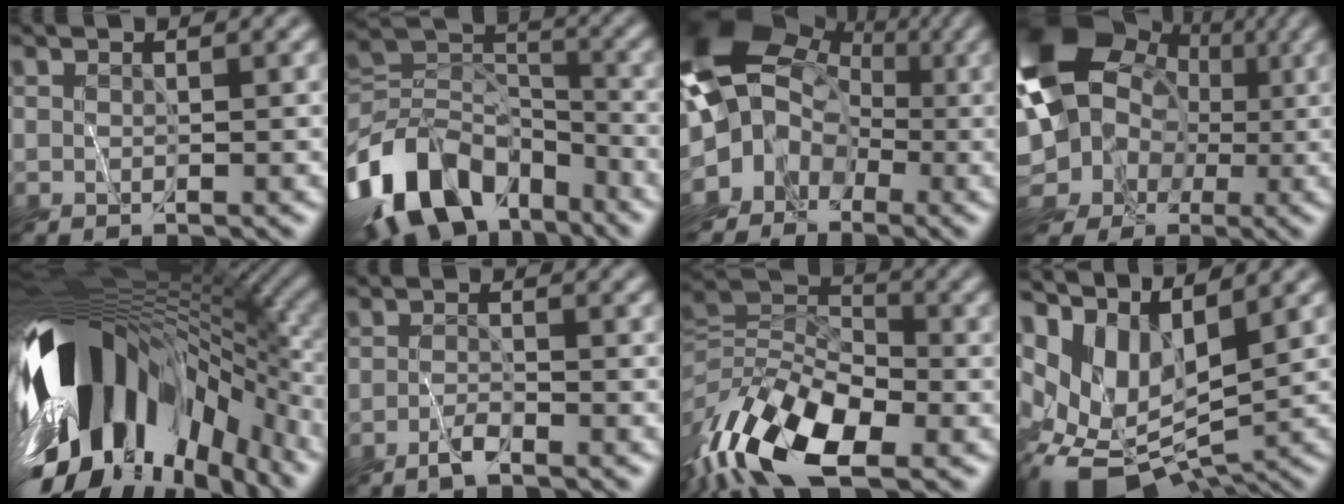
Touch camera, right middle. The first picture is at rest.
{"total": 12.8, "force": [-8.3, 7.3, 6.5], "torque": [-0.137, 0.015, -0.161]}
{"total": 13.1, "force": [-2.2, 11.8, 5.3], "torque": [-0.105, 0.007, -0.073]}
{"total": 13.5, "force": [-0.6, 11.6, 6.7], "torque": [-0.140, 0.016, -0.046]}
{"total": 17.3, "force": [-5.0, 8.9, 13.9], "torque": [-0.263, -0.028, -0.081]}
{"total": 1.6, "force": [-1.5, -0.1, 0.6], "torque": [-0.016, 0.001, -0.034]}
{"total": 11.6, "force": [-6.1, 5.6, 8.2], "torque": [-0.162, 0.004, -0.125]}
{"total": 9.3, "force": [-0.1, 5.3, 7.6], "torque": [-0.156, -0.008, 0.008]}